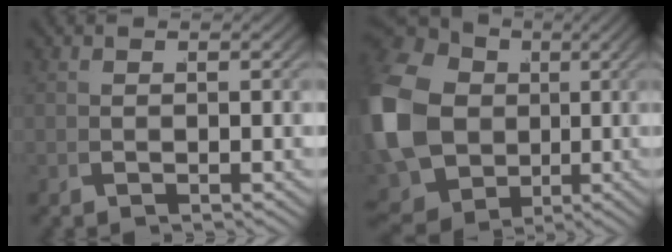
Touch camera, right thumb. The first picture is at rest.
{"total": 18.9, "force": [-0.3, 15.9, 10.2], "torque": [-0.277, -0.063, 0.013]}